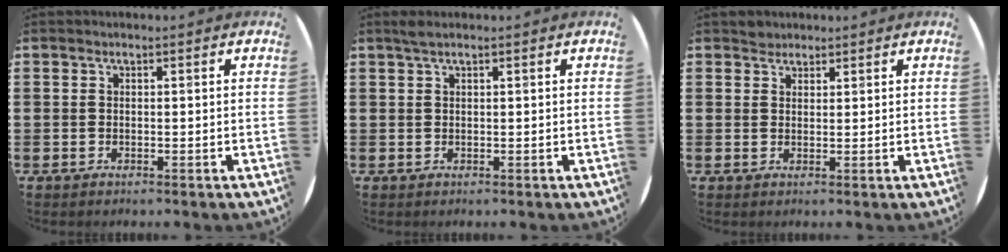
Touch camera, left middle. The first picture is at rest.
{"total": 0.8, "force": [0.5, 0.0, 0.6], "torque": [-0.012, 0.002, 0.010]}
{"total": 1.2, "force": [1.1, 0.4, -0.2], "torque": [0.002, 0.001, 0.022]}